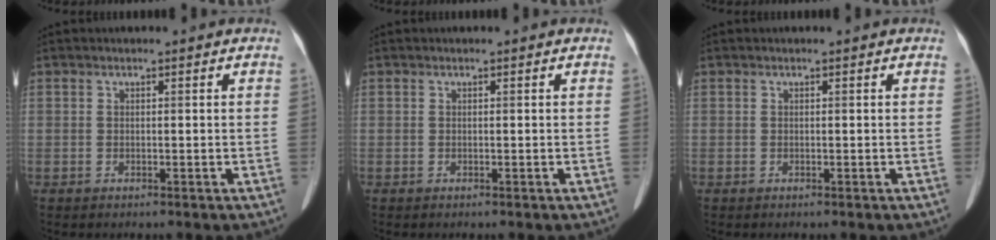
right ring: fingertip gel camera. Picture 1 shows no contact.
{"total": 0.0}
{"total": 0.0}